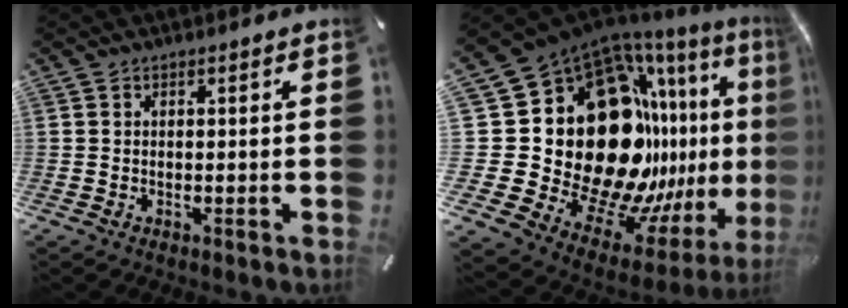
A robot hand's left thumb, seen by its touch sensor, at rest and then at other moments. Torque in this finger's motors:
{"motor_torque": [2.53, 2.49, 2.77, 0.00, 0.35]}